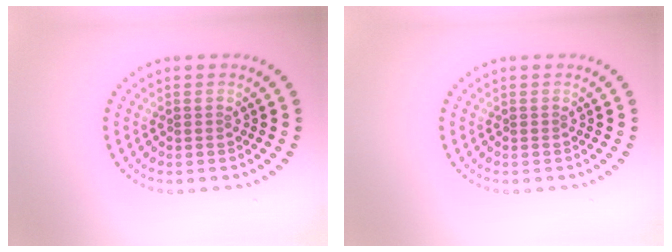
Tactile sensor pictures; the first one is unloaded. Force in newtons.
{"total": 0.0}